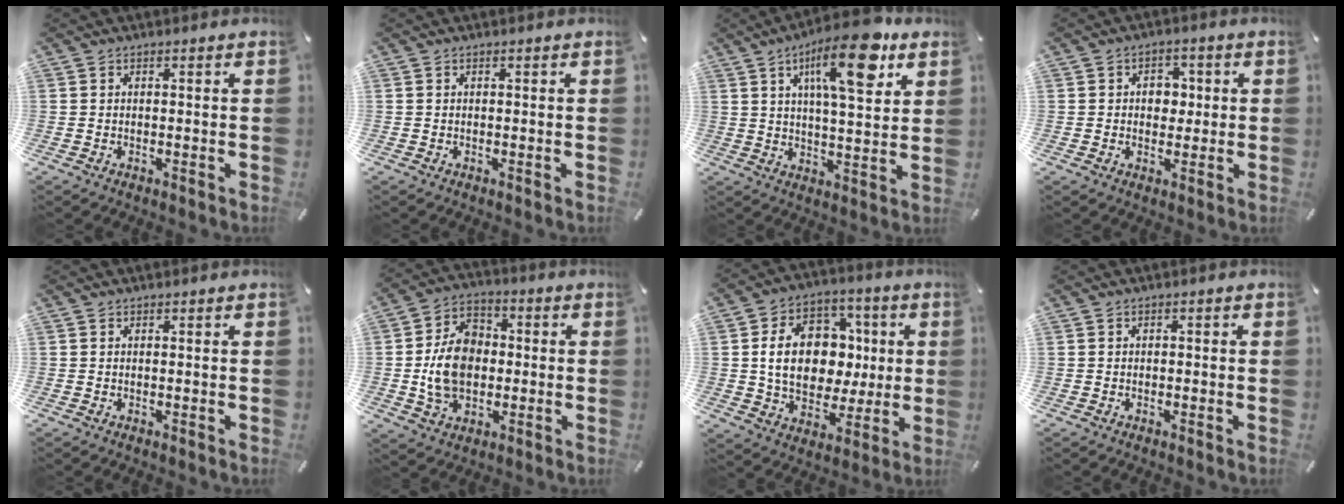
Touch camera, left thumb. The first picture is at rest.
{"total": 0.0}
{"total": 16.9, "force": [8.3, 6.0, 13.5], "torque": [-0.205, -0.024, 0.128]}
{"total": 5.6, "force": [0.2, 4.4, 3.4], "torque": [-0.039, -0.001, -0.005]}
{"total": 0.0}
{"total": 12.4, "force": [-0.9, 9.7, 7.6], "torque": [-0.167, 0.013, -0.017]}
{"total": 16.1, "force": [0.9, 12.7, 9.8], "torque": [-0.180, 0.012, 0.025]}
{"total": 0.8, "force": [-0.5, 0.4, 0.5], "torque": [-0.010, 0.001, -0.010]}